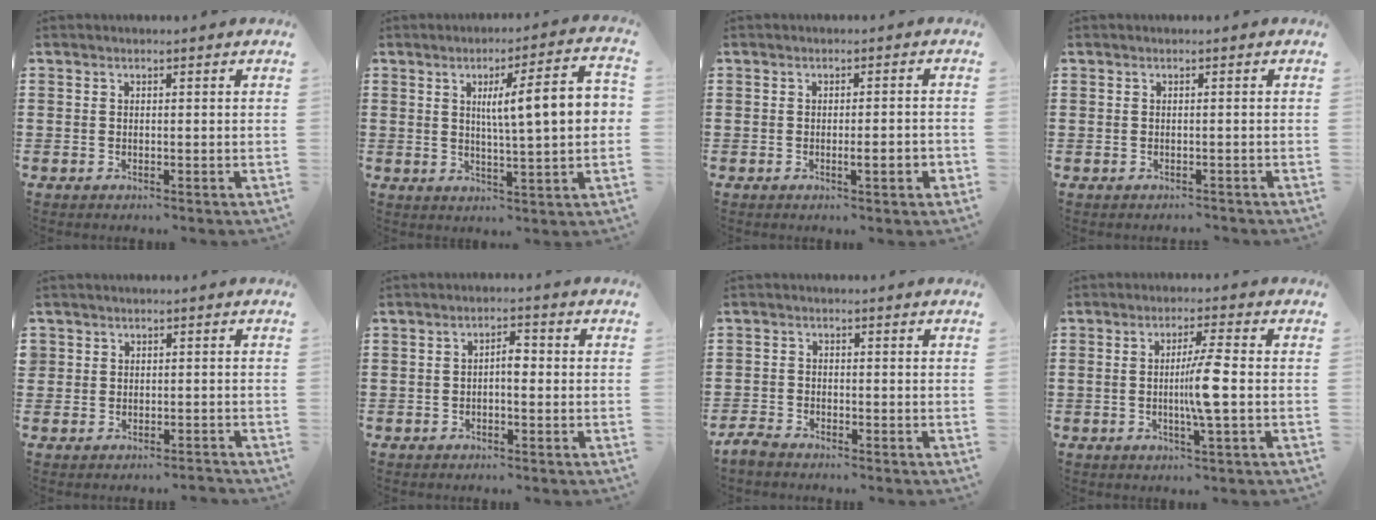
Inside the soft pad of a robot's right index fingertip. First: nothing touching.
{"total": 10.1, "force": [1.9, 1.1, 9.9], "torque": [-0.167, 0.001, 0.023]}
{"total": 3.0, "force": [-0.9, 0.3, 2.8], "torque": [-0.046, -0.005, -0.015]}
{"total": 0.6, "force": [-0.6, 0.2, -0.1], "torque": [0.002, 0.002, -0.014]}
{"total": 1.0, "force": [-0.7, 0.7, 0.0], "torque": [-0.002, 0.004, -0.017]}
{"total": 2.4, "force": [-0.5, 0.7, 2.3], "torque": [-0.043, 0.004, -0.012]}
{"total": 2.2, "force": [-2.2, 0.4, 0.4], "torque": [-0.017, -0.001, -0.047]}
{"total": 6.2, "force": [-0.8, -0.2, 6.2], "torque": [-0.116, -0.009, -0.022]}